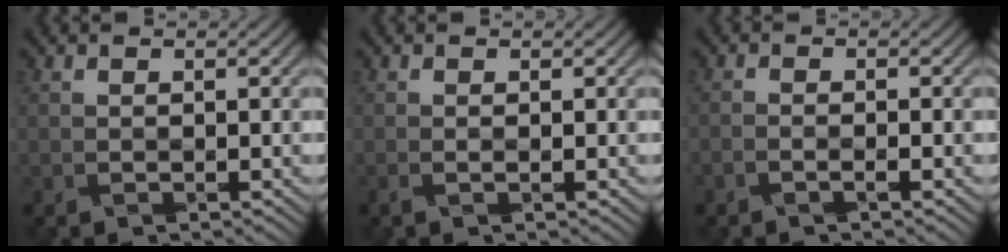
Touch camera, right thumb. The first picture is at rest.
{"total": 0.8, "force": [-0.2, 0.2, 0.7], "torque": [-0.012, -0.001, -0.006]}
{"total": 1.3, "force": [-0.9, 0.2, 0.8], "torque": [-0.005, 0.005, -0.027]}